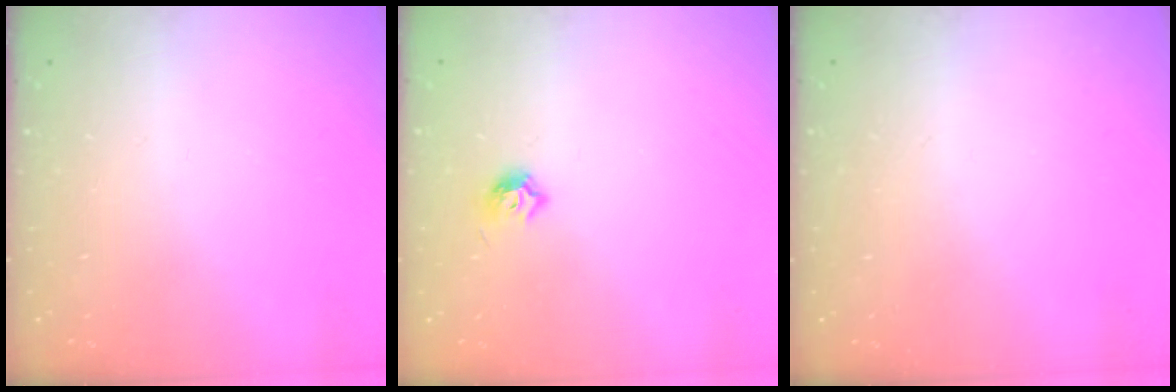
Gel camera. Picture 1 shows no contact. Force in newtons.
{"total": 5.9, "press": 5.9, "slide": 0.8}
{"total": 0.8, "press": 0.8, "slide": 0.0}